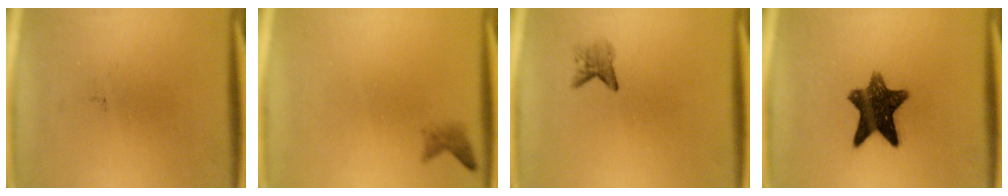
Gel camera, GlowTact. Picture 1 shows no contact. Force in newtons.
{"total": 1.3}
{"total": 1.8}
{"total": 10.9}